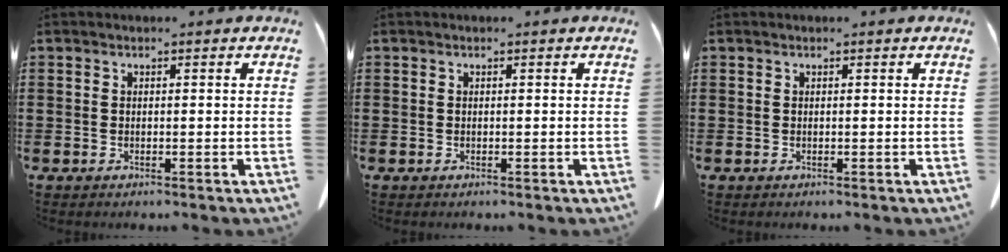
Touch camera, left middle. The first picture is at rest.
{"total": 0.0}
{"total": 0.0}